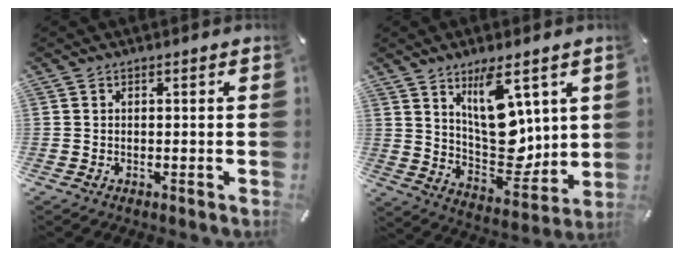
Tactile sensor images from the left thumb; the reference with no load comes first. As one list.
[{"total": 15.1, "force": [6.8, 8.0, 10.8], "torque": [-0.158, -0.051, 0.122]}]